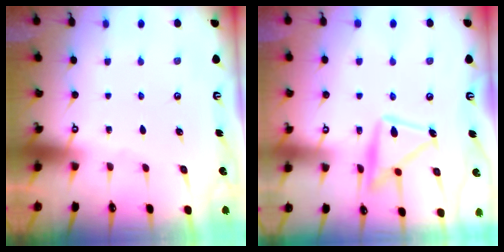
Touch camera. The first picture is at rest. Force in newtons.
{"total": 15.8, "press": 15.7, "slide": 0.9}